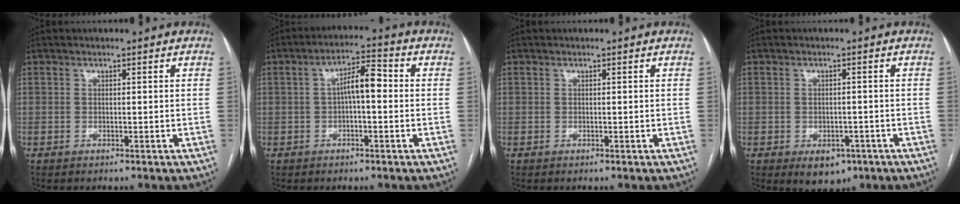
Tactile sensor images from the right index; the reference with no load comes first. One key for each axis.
{"total": 5.8, "fx": 0.2, "fy": 1.7, "fz": 5.5, "tx": -0.095, "ty": 0.024, "tz": 0.002}
{"total": 0.0}
{"total": 4.6, "fx": -2.3, "fy": 3.1, "fz": 2.6, "tx": -0.028, "ty": -0.001, "tz": -0.019}